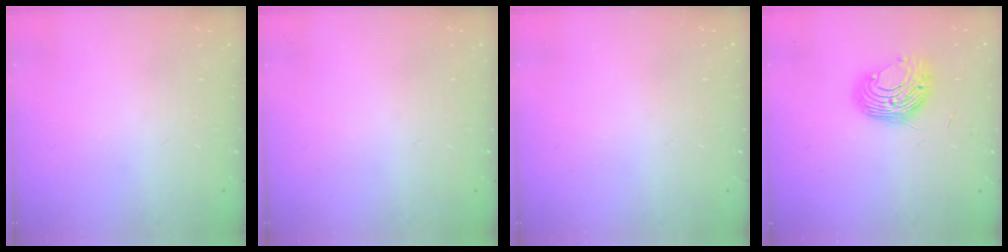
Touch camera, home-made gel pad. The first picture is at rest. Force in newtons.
{"total": 0.0}
{"total": 0.0}
{"total": 9.4, "press": 9.4, "slide": 0.3}